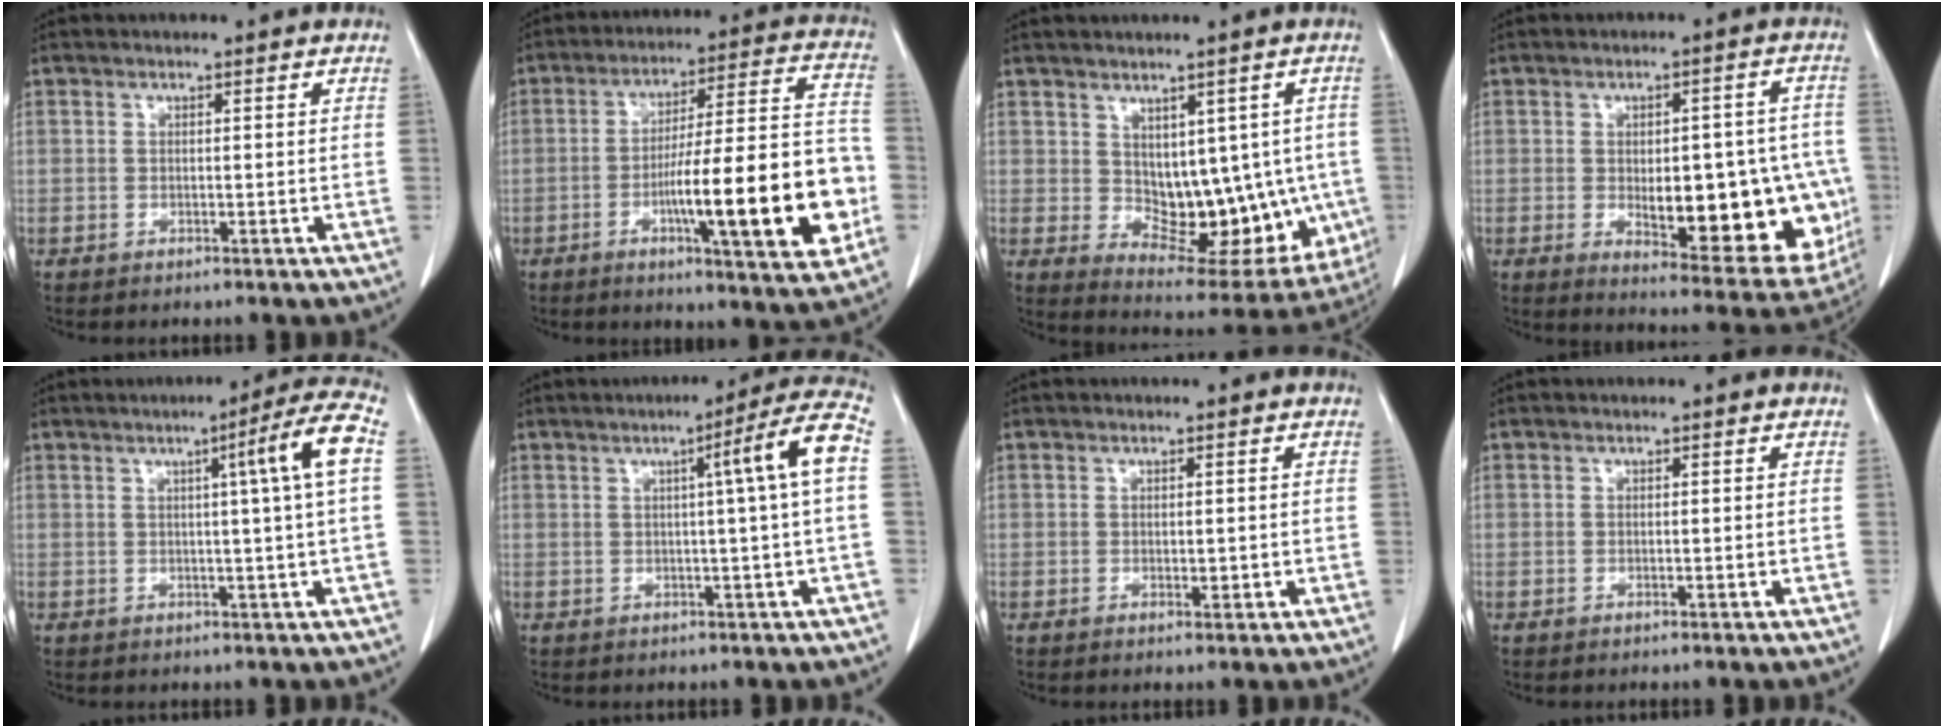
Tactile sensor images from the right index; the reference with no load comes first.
{"total": 20.3, "force": [-5.6, 2.3, 19.3], "torque": [-0.256, 0.016, -0.076]}
{"total": 13.7, "force": [-0.4, 7.9, 11.2], "torque": [-0.123, 0.002, 0.020]}
{"total": 18.8, "force": [-3.3, 7.2, 17.0], "torque": [-0.158, 0.013, -0.012]}
{"total": 8.0, "force": [1.3, -1.6, 7.7], "torque": [-0.105, 0.009, 0.019]}
{"total": 8.1, "force": [1.1, -1.5, 7.9], "torque": [-0.106, 0.012, 0.015]}
{"total": 1.1, "force": [0.0, 0.5, 0.9], "torque": [-0.012, -0.003, 0.003]}
{"total": 0.0}